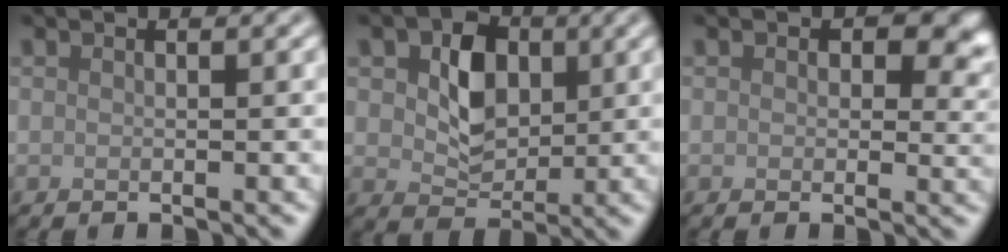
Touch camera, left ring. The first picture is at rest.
{"total": 5.2, "force": [1.1, 3.8, 3.5], "torque": [-0.064, -0.001, 0.014]}
{"total": 5.1, "force": [1.6, 3.3, 3.5], "torque": [-0.039, -0.007, 0.016]}